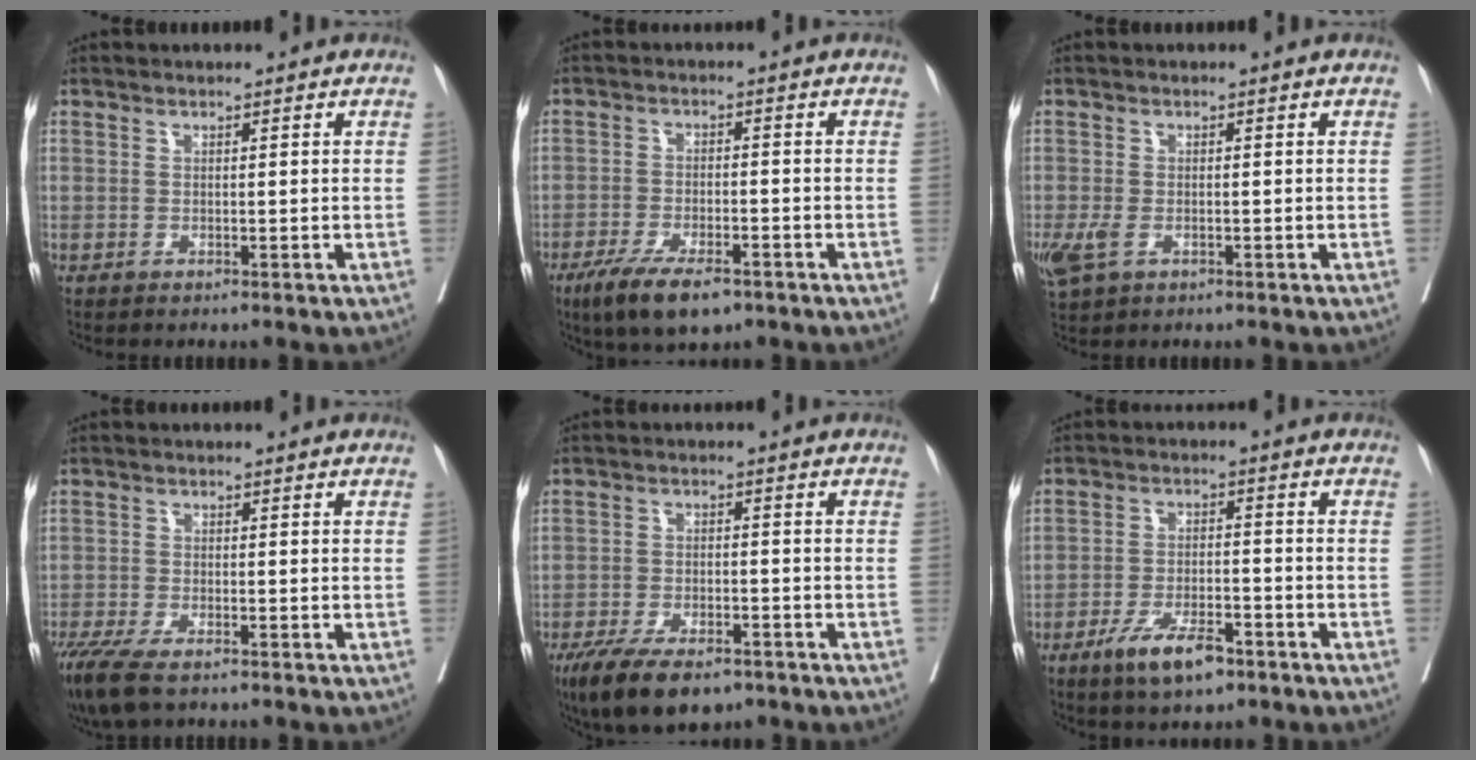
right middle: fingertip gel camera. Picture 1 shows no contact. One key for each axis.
{"total": 8.8, "fx": -5.9, "fy": 2.8, "fz": 5.9, "tx": -0.102, "ty": -0.012, "tz": -0.098}
{"total": 4.0, "fx": -1.5, "fy": 2.4, "fz": 2.9, "tx": -0.073, "ty": -0.010, "tz": -0.021}
{"total": 7.9, "fx": -5.8, "fy": 2.3, "fz": 4.9, "tx": -0.087, "ty": -0.018, "tz": -0.099}
{"total": 10.6, "fx": -7.5, "fy": 4.0, "fz": 6.3, "tx": -0.104, "ty": -0.011, "tz": -0.121}
{"total": 7.4, "fx": -4.8, "fy": 2.4, "fz": 5.2, "tx": -0.097, "ty": -0.005, "tz": -0.078}